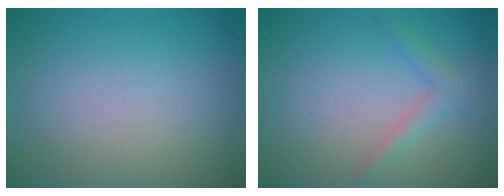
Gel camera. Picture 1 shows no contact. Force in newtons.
{"total": 1.8, "press": 1.8, "slide": 0.1}